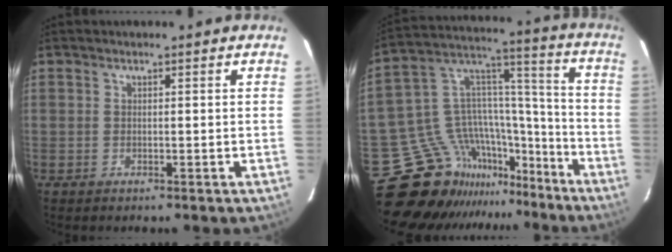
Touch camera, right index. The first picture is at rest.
{"total": 19.0, "force": [-15.4, 10.3, 4.3], "torque": [-0.073, 0.078, -0.243]}